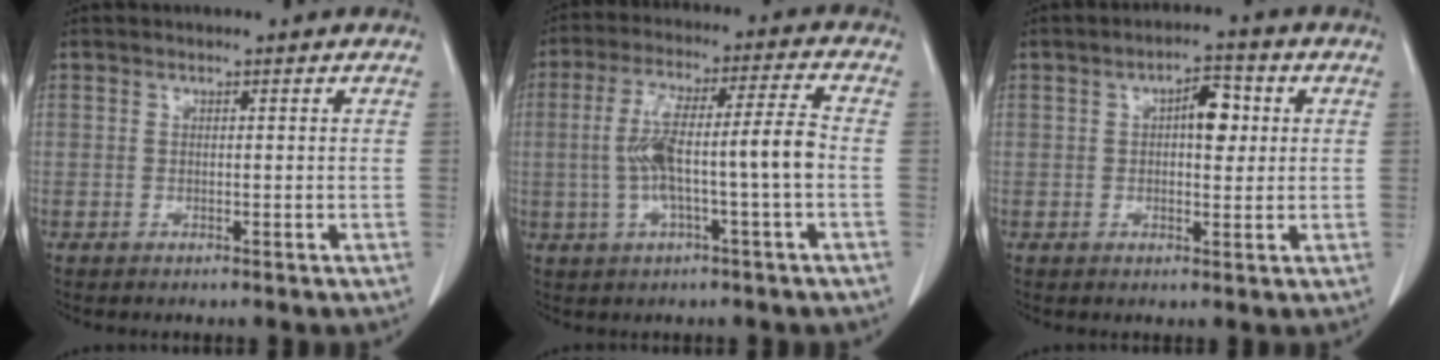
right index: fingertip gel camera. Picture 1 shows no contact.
{"total": 11.0, "force": [-1.4, 0.5, 10.9], "torque": [-0.205, 0.025, -0.027]}
{"total": 5.2, "force": [1.1, 2.2, 4.6], "torque": [-0.067, 0.013, 0.015]}